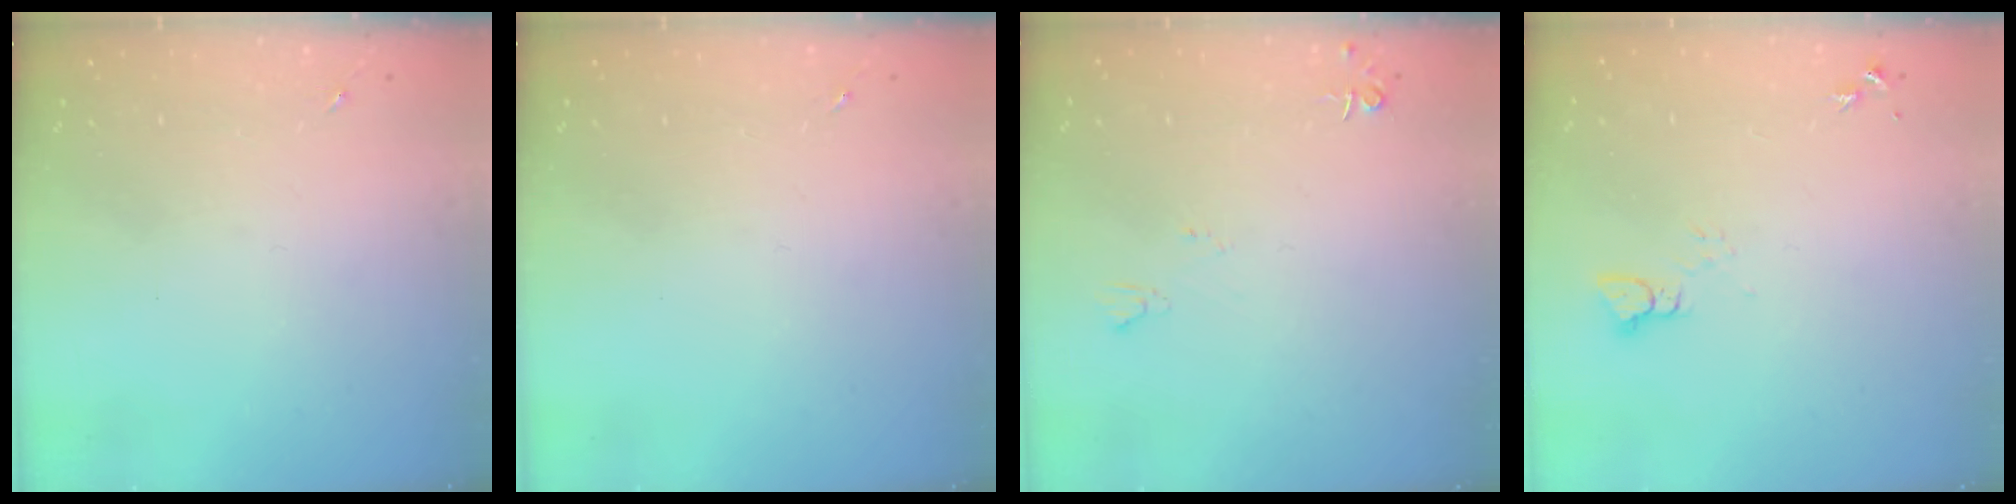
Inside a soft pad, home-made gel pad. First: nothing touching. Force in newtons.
{"total": 0.0}
{"total": 4.6, "press": 4.6, "slide": 0.7}
{"total": 2.2, "press": 2.2, "slide": 0.2}